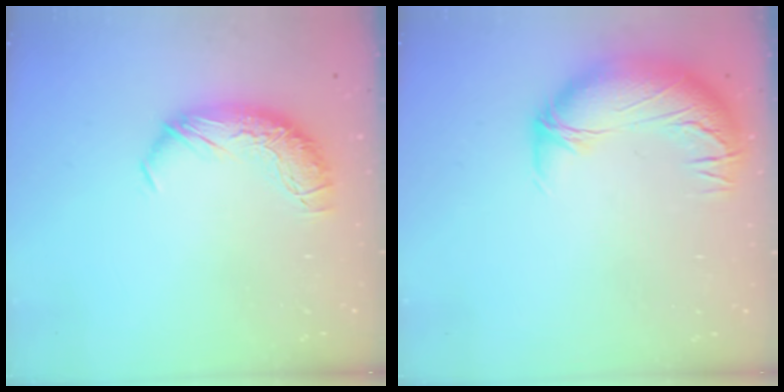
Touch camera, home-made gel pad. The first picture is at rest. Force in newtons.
{"total": 3.5, "press": 1.1, "slide": 3.3}